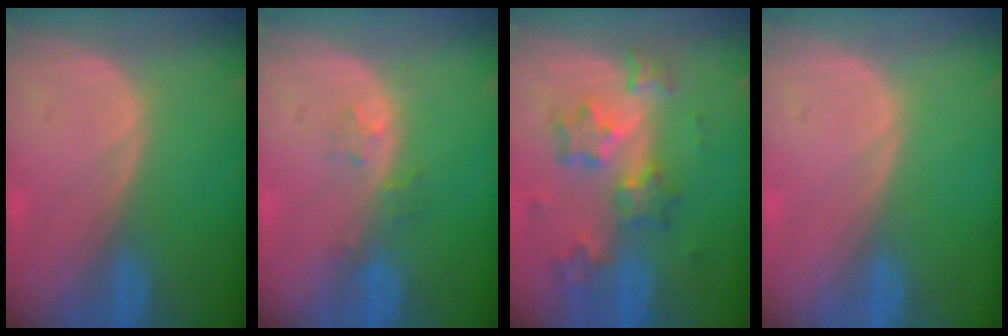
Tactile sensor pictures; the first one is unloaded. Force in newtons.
{"total": 1.9, "press": 1.9, "slide": 0.2}
{"total": 8.4, "press": 7.3, "slide": 4.1}
{"total": 0.0}